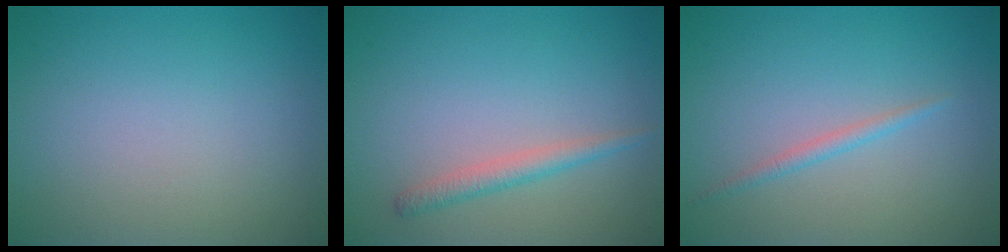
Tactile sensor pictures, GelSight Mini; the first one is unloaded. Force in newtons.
{"total": 1.8, "press": 1.8, "slide": 0.1}
{"total": 1.1, "press": 1.1, "slide": 0.0}